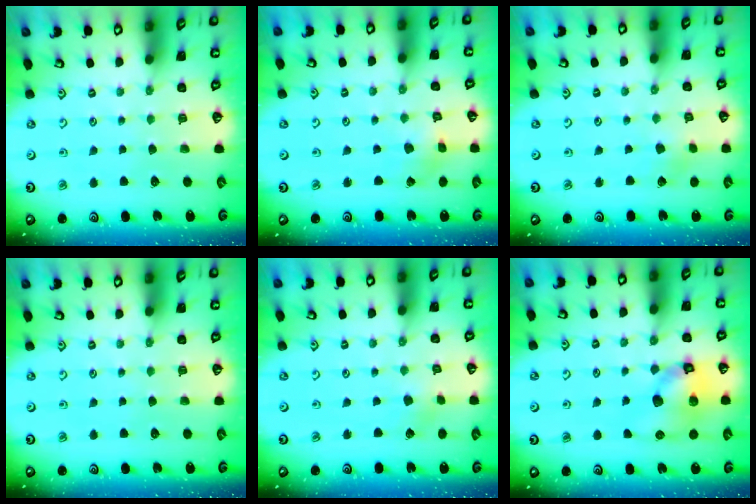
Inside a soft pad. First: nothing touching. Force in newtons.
{"total": 1.5, "press": 1.4, "slide": 0.2}
{"total": 1.9, "press": 1.9, "slide": 0.2}
{"total": 0.0}
{"total": 1.8, "press": 1.8, "slide": 0.3}
{"total": 12.3, "press": 12.1, "slide": 2.1}